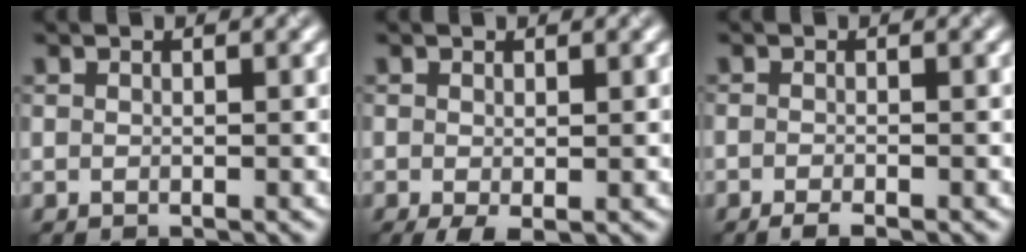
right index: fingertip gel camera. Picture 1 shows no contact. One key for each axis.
{"total": 1.8, "fx": -0.6, "fy": 0.7, "fz": 1.5, "tx": -0.033, "ty": -0.008, "tz": -0.011}
{"total": 1.6, "fx": -1.1, "fy": 0.3, "fz": 1.1, "tx": -0.017, "ty": -0.004, "tz": -0.023}